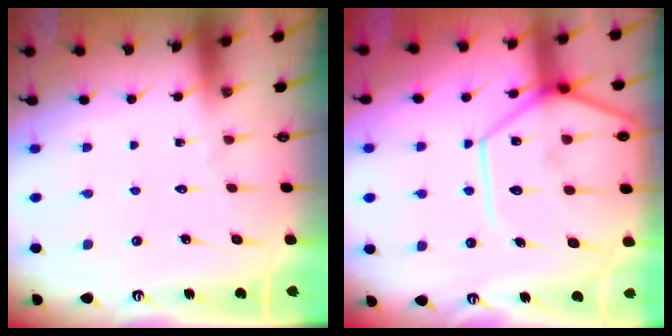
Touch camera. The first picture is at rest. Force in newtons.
{"total": 19.7, "press": 19.6, "slide": 2.1}